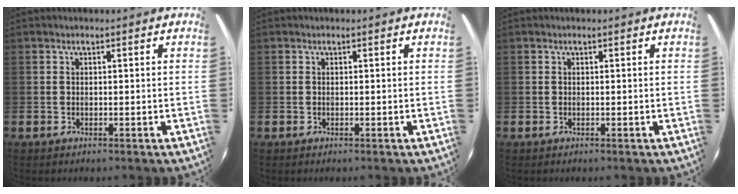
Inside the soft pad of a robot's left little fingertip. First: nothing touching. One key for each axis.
{"total": 0.0}
{"total": 0.0}